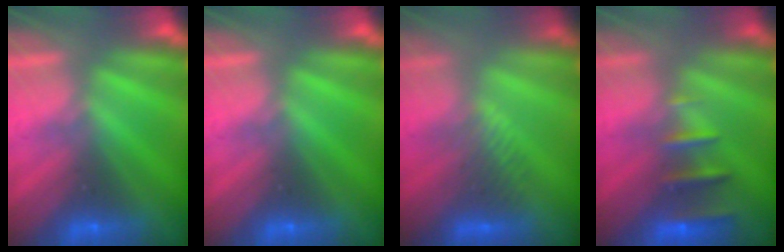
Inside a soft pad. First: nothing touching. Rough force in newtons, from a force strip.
{"total": 0.0}
{"total": 3.0}
{"total": 2.4}